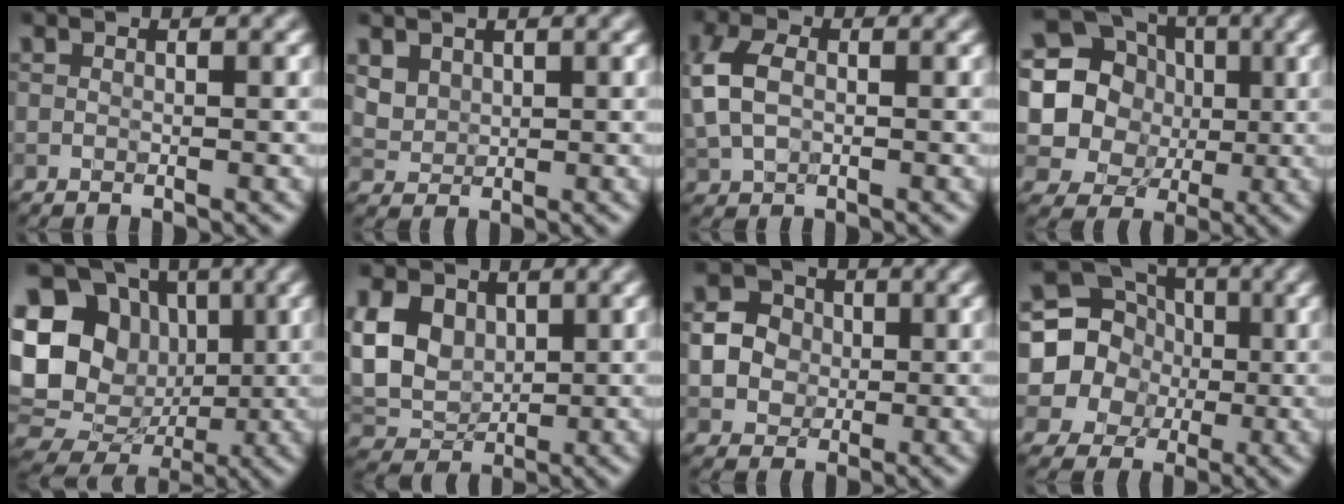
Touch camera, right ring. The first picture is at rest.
{"total": 2.7, "force": [1.5, 2.0, 1.0], "torque": [-0.032, 0.000, 0.037]}
{"total": 4.1, "force": [0.2, 3.0, 2.9], "torque": [-0.076, 0.007, -0.002]}
{"total": 16.1, "force": [3.4, 15.0, 4.8], "torque": [-0.154, 0.017, 0.049]}
{"total": 15.9, "force": [2.0, 13.6, 7.9], "torque": [-0.179, 0.013, 0.035]}
{"total": 7.0, "force": [1.7, 5.4, 4.1], "torque": [-0.104, 0.012, 0.027]}
{"total": 3.8, "force": [0.1, 3.5, 1.3], "torque": [-0.017, 0.007, -0.007]}
{"total": 11.4, "force": [0.8, 10.9, 3.2], "torque": [-0.085, 0.035, -0.002]}